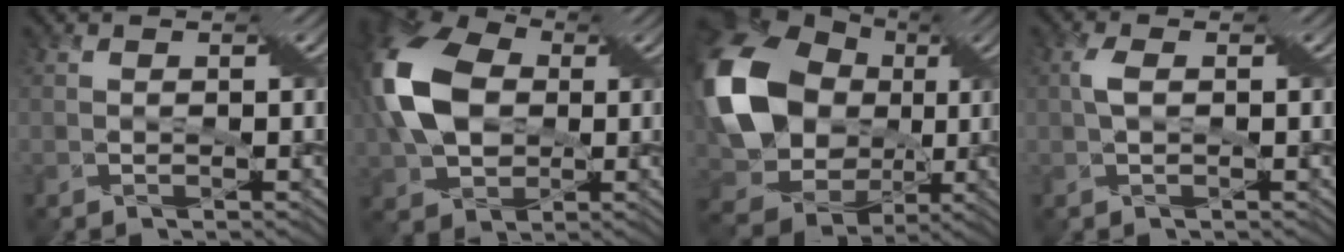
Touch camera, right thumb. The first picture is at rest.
{"total": 14.2, "force": [1.0, 10.0, 10.1], "torque": [-0.266, 0.015, 0.007]}
{"total": 18.2, "force": [2.0, 14.7, 10.6], "torque": [-0.266, -0.020, 0.056]}
{"total": 2.7, "force": [0.2, 1.1, 2.4], "torque": [-0.054, 0.005, 0.000]}